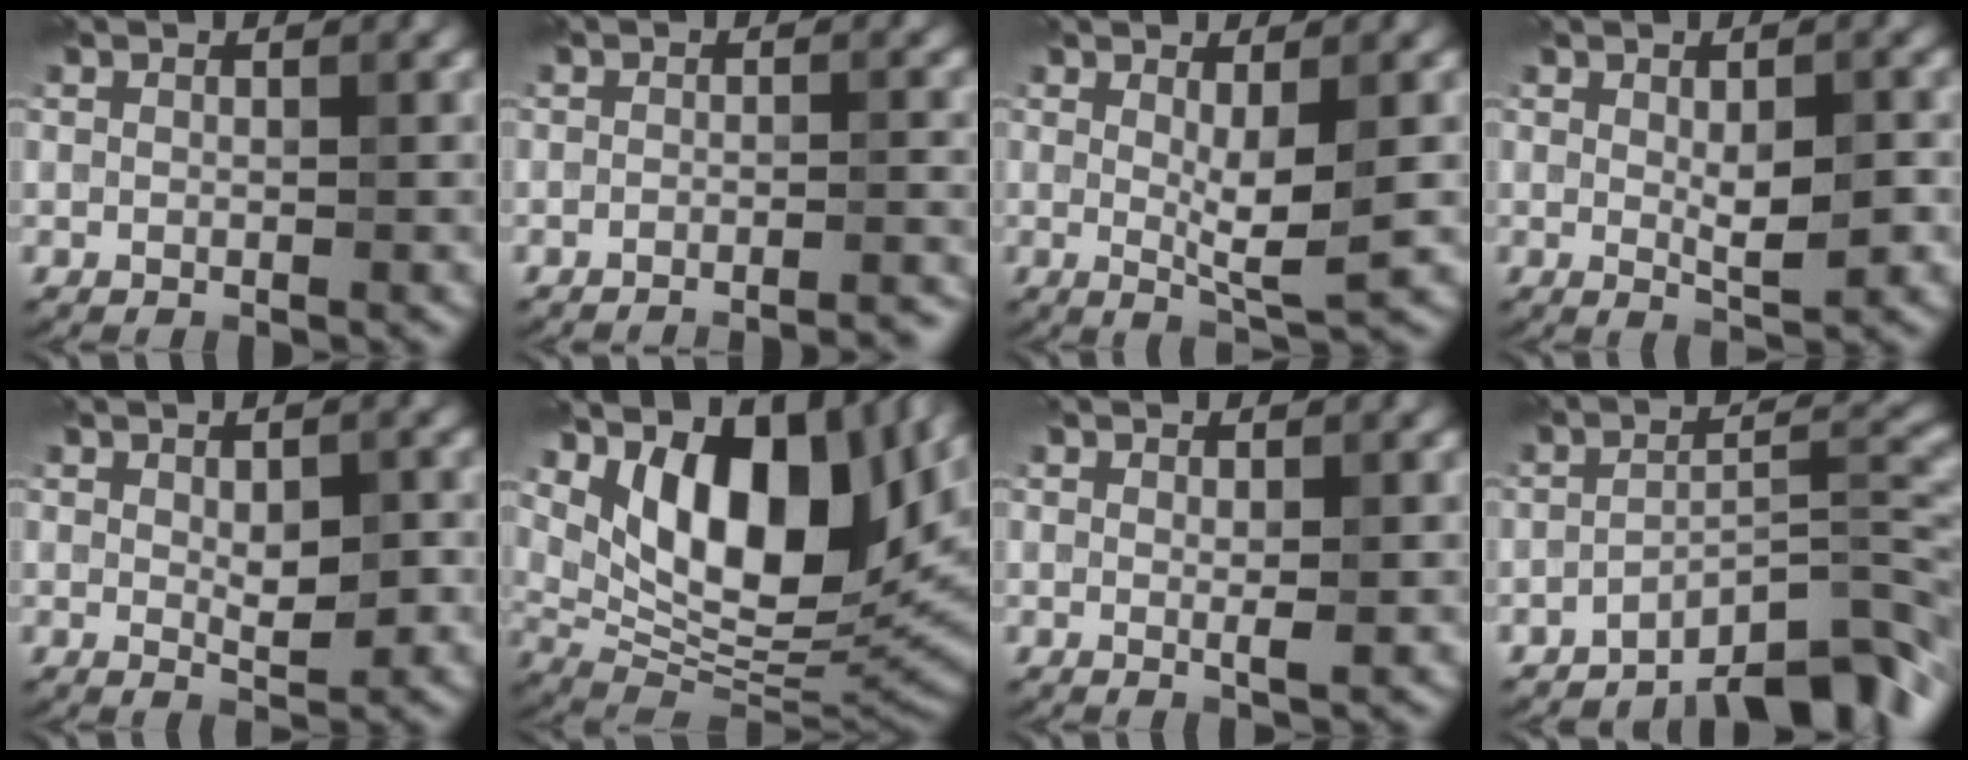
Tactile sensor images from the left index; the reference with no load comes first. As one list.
[{"total": 4.0, "force": [-3.7, 0.6, 1.4], "torque": [-0.009, 0.017, -0.052]}, {"total": 3.8, "force": [0.2, 0.6, 3.7], "torque": [-0.063, -0.011, 0.006]}, {"total": 3.6, "force": [0.0, 1.1, 3.4], "torque": [-0.060, -0.001, 0.002]}, {"total": 3.3, "force": [0.0, 1.3, 3.0], "torque": [-0.050, -0.001, 0.004]}, {"total": 13.3, "force": [5.0, 6.3, 10.6], "torque": [-0.161, -0.007, 0.087]}, {"total": 1.4, "force": [0.2, 0.2, 1.3], "torque": [-0.025, -0.002, 0.002]}, {"total": 7.0, "force": [-5.5, 1.3, 4.2], "torque": [-0.059, 0.013, -0.090]}]